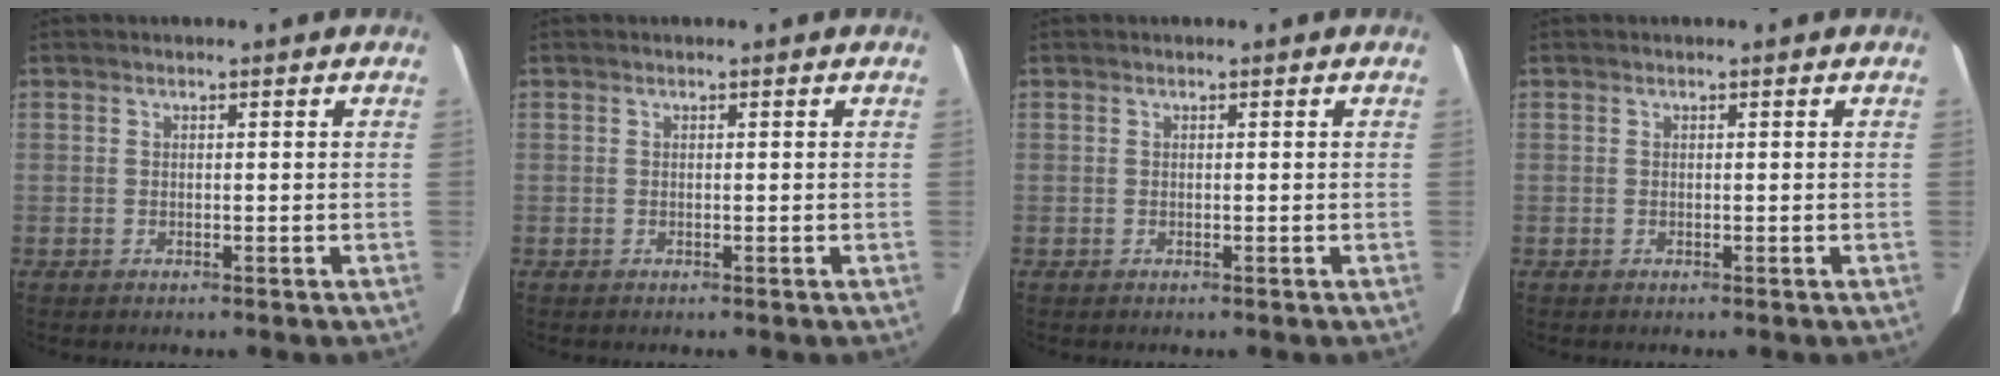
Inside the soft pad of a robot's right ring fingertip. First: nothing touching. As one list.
[{"total": 0.0}, {"total": 0.0}, {"total": 0.0}]